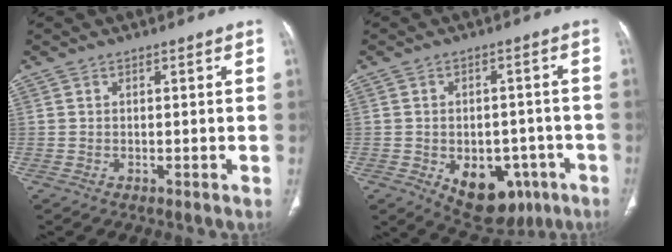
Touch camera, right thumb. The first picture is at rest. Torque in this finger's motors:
{"motor_torque": [-0.33, 0.50, -0.06, -0.21, 0.11]}